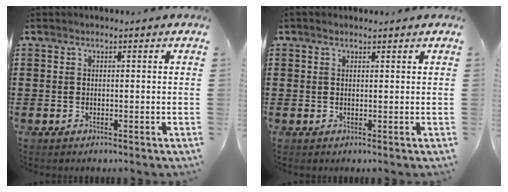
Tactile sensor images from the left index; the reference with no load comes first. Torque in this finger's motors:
{"motor_torque": [1.20, -0.94, -0.32, -0.15]}